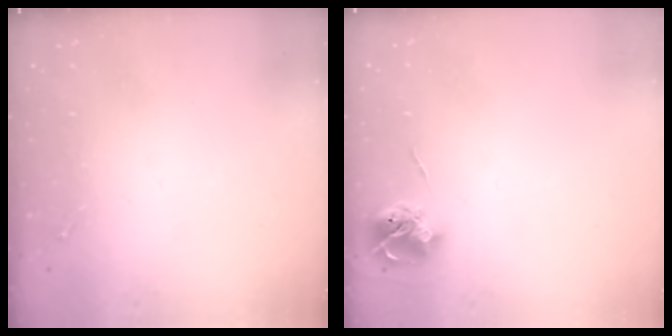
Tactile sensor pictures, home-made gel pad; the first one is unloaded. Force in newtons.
{"total": 7.3, "press": 7.3, "slide": 0.6}